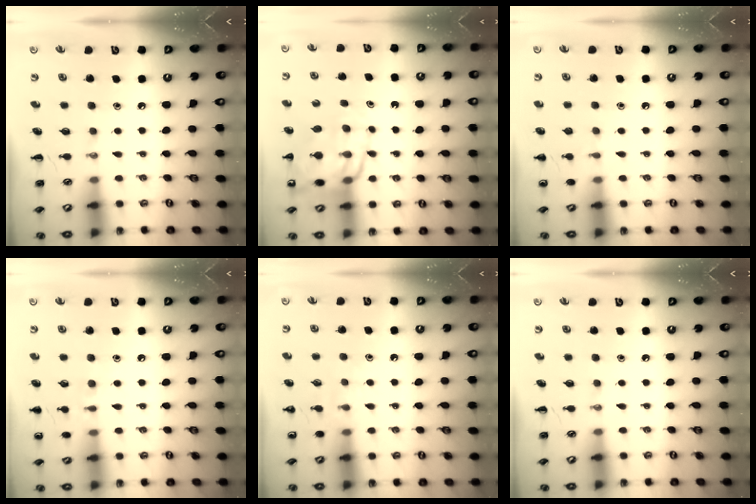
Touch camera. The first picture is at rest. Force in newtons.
{"total": 14.7, "press": 14.3, "slide": 3.2}
{"total": 5.0, "press": 4.8, "slide": 1.5}
{"total": 7.2, "press": 7.0, "slide": 1.8}
{"total": 5.8, "press": 5.3, "slide": 2.2}
{"total": 0.0}